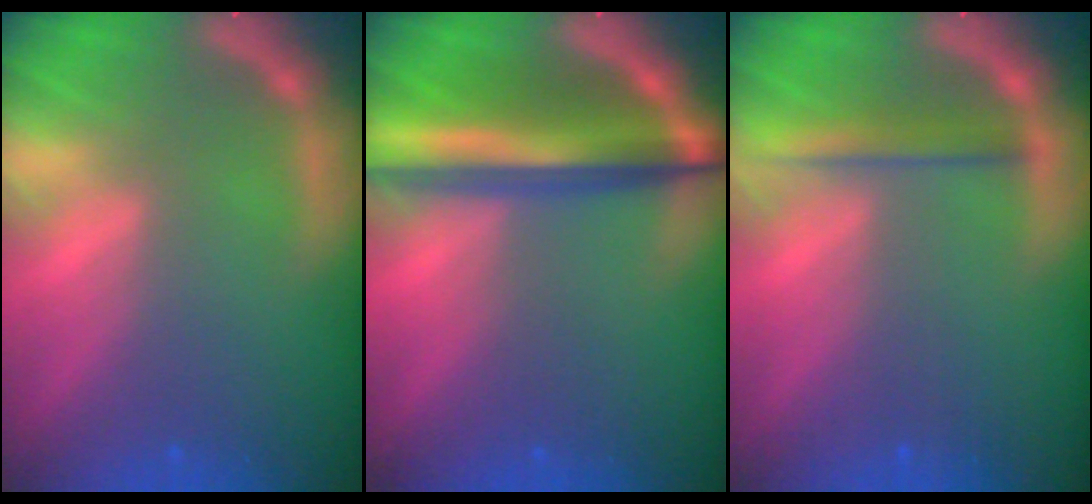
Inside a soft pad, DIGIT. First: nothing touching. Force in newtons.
{"total": 8.6}
{"total": 2.5}